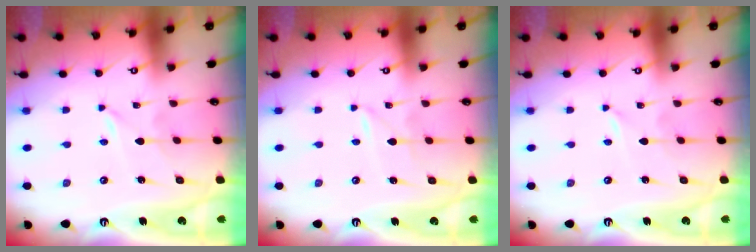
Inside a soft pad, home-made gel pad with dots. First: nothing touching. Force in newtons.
{"total": 1.6, "press": 1.6, "slide": 0.2}
{"total": 0.0}